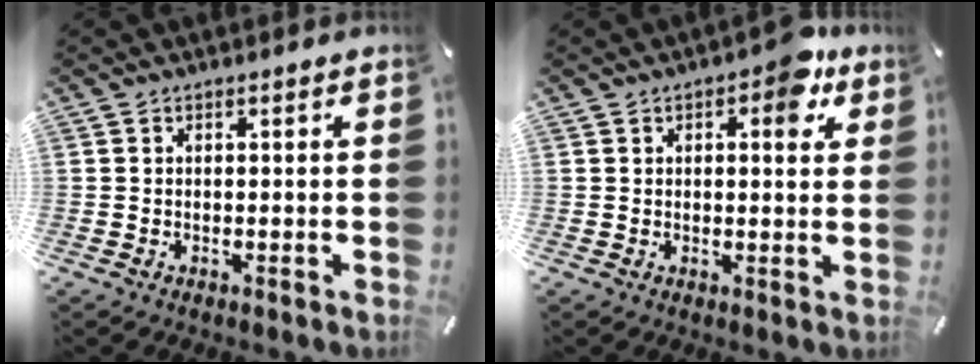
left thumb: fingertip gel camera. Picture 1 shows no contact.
{"total": 7.6, "force": [3.4, 3.8, 5.6], "torque": [-0.055, -0.016, 0.048]}